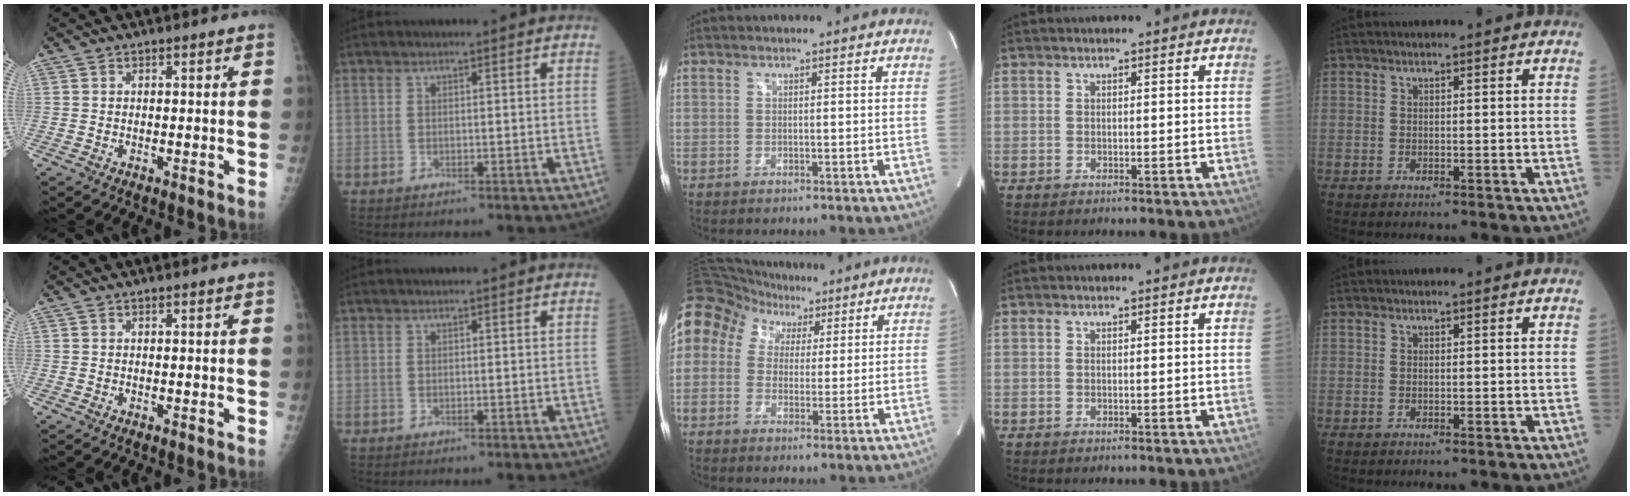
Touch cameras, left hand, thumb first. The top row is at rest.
{"middle": {"total": 14.0, "force": [6.1, 11.4, 5.4], "torque": [-0.126, 0.088, 0.110]}}